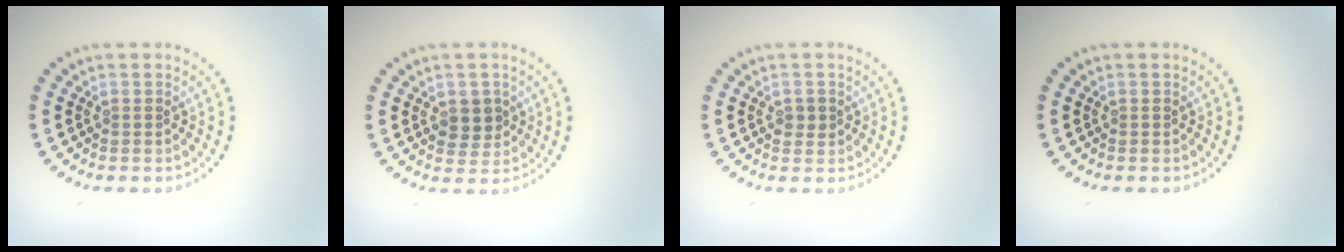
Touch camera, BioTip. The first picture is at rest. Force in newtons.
{"total": 2.6, "press": 2.5, "slide": 0.8}
{"total": 1.2, "press": 1.2, "slide": 0.1}
{"total": 0.0}